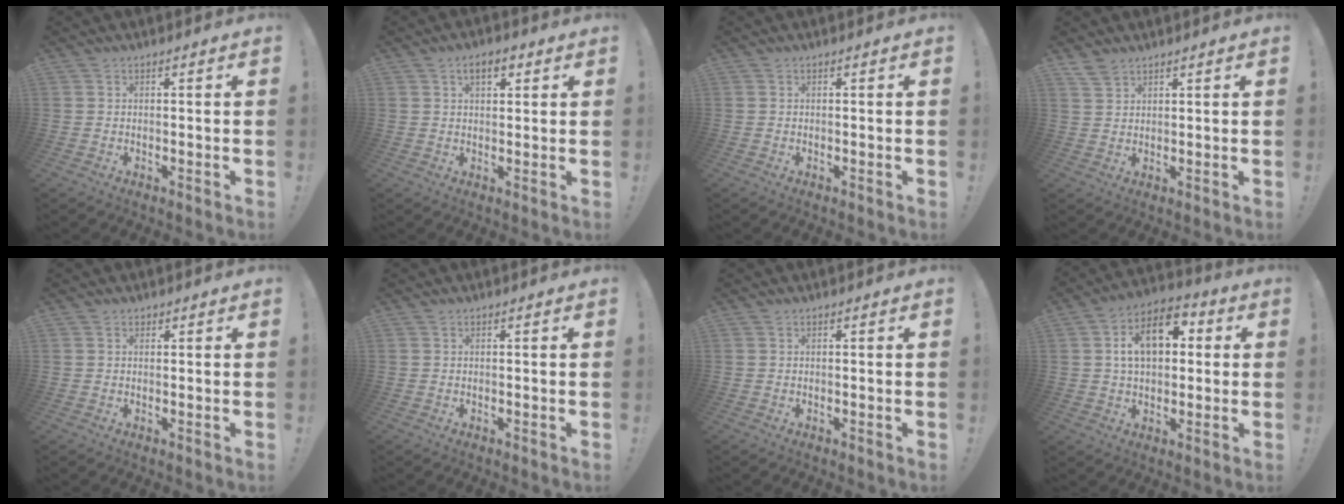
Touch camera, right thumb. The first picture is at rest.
{"total": 4.7, "force": [2.1, 2.6, 3.2], "torque": [-0.045, 0.000, 0.034]}
{"total": 0.0}
{"total": 3.2, "force": [2.6, 1.4, 1.2], "torque": [-0.019, -0.015, 0.051]}
{"total": 0.5, "force": [0.4, 0.4, -0.1], "torque": [0.006, -0.003, 0.006]}
{"total": 0.0}
{"total": 0.0}
{"total": 12.4, "force": [2.9, 8.0, 9.0], "torque": [-0.131, 0.006, 0.051]}